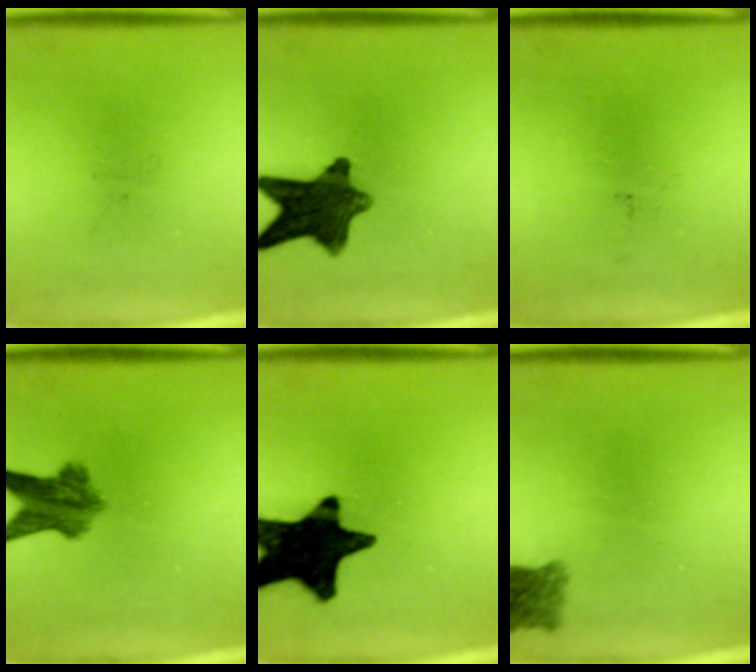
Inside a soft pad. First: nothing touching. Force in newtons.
{"total": 11.0}
{"total": 0.0}
{"total": 6.7}
{"total": 19.2}
{"total": 3.1}